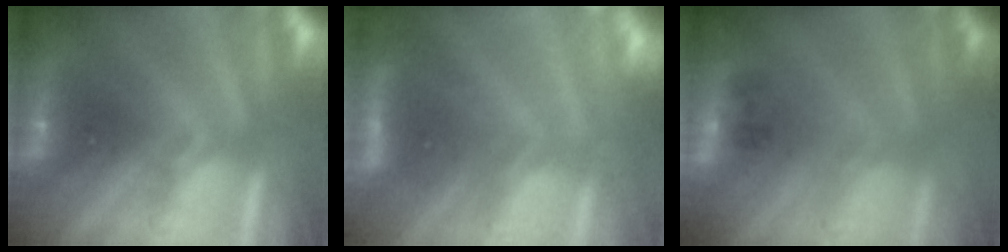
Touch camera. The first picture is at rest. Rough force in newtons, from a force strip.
{"total": 4.8}
{"total": 2.2}